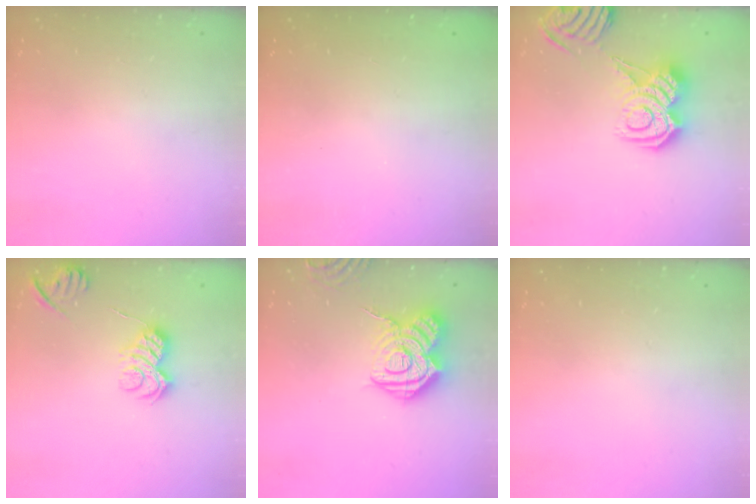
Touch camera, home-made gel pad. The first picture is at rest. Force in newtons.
{"total": 2.3, "press": 2.2, "slide": 0.8}
{"total": 9.6, "press": 9.5, "slide": 1.1}
{"total": 8.5, "press": 8.5, "slide": 0.6}
{"total": 17.2, "press": 17.2, "slide": 1.5}
{"total": 0.0}